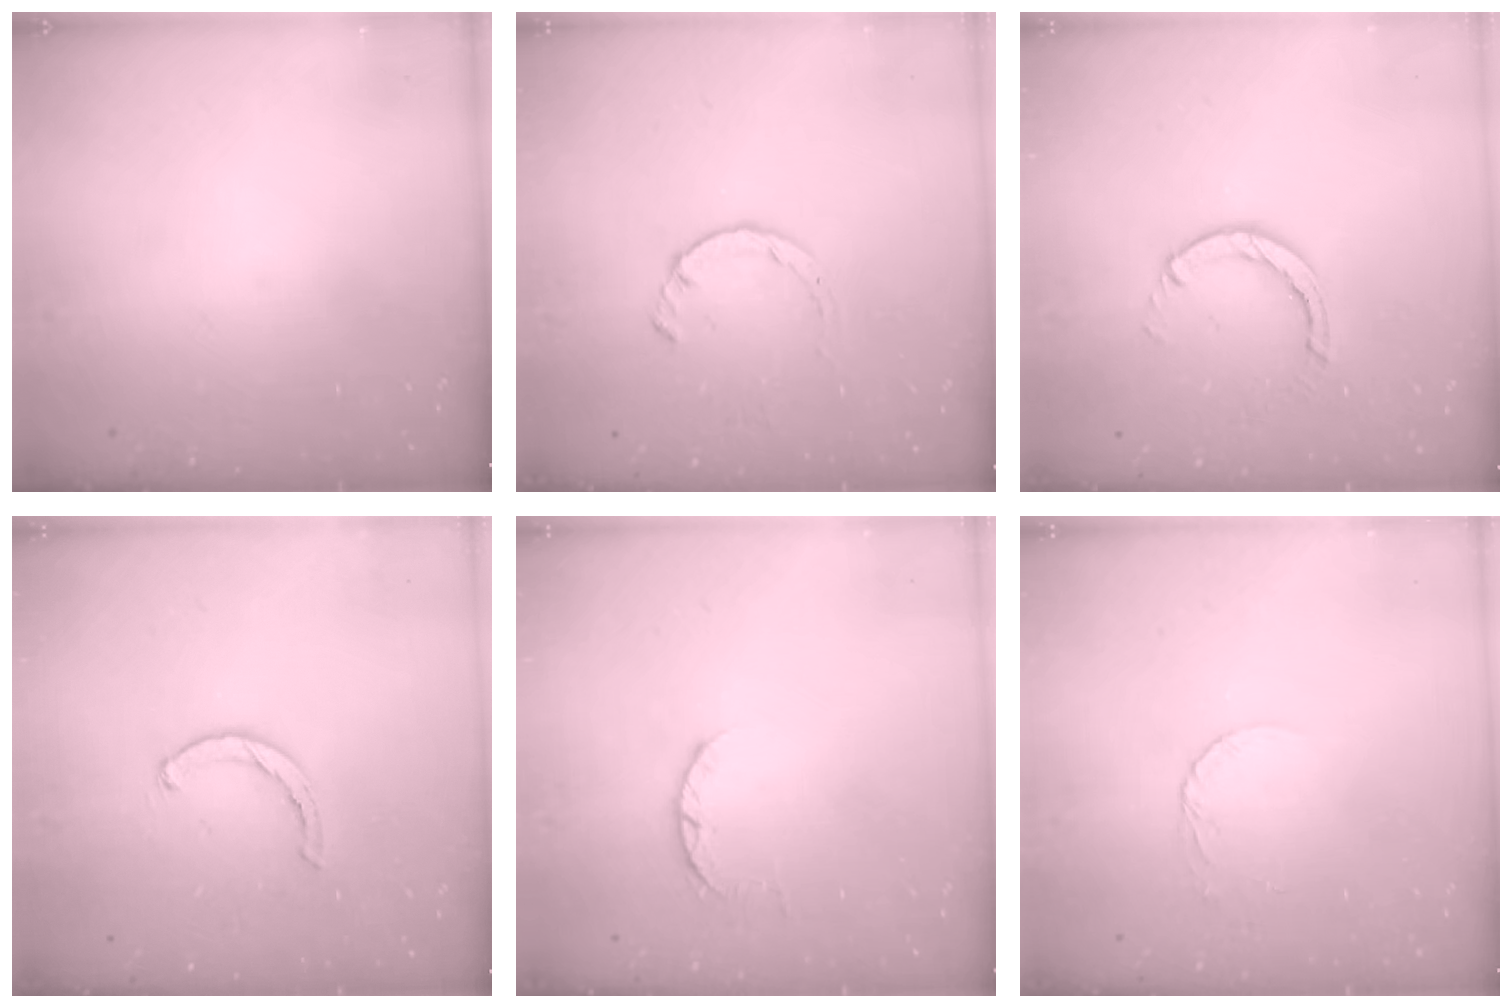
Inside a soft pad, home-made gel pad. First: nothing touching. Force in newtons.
{"total": 2.8, "press": 2.8, "slide": 0.4}
{"total": 4.1, "press": 4.0, "slide": 0.6}
{"total": 1.5, "press": 1.5, "slide": 0.3}
{"total": 3.2, "press": 3.2, "slide": 0.4}
{"total": 2.6, "press": 2.6, "slide": 0.1}